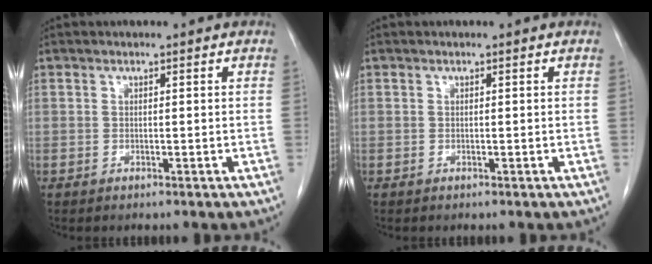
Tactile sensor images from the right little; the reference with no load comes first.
{"total": 0.0}